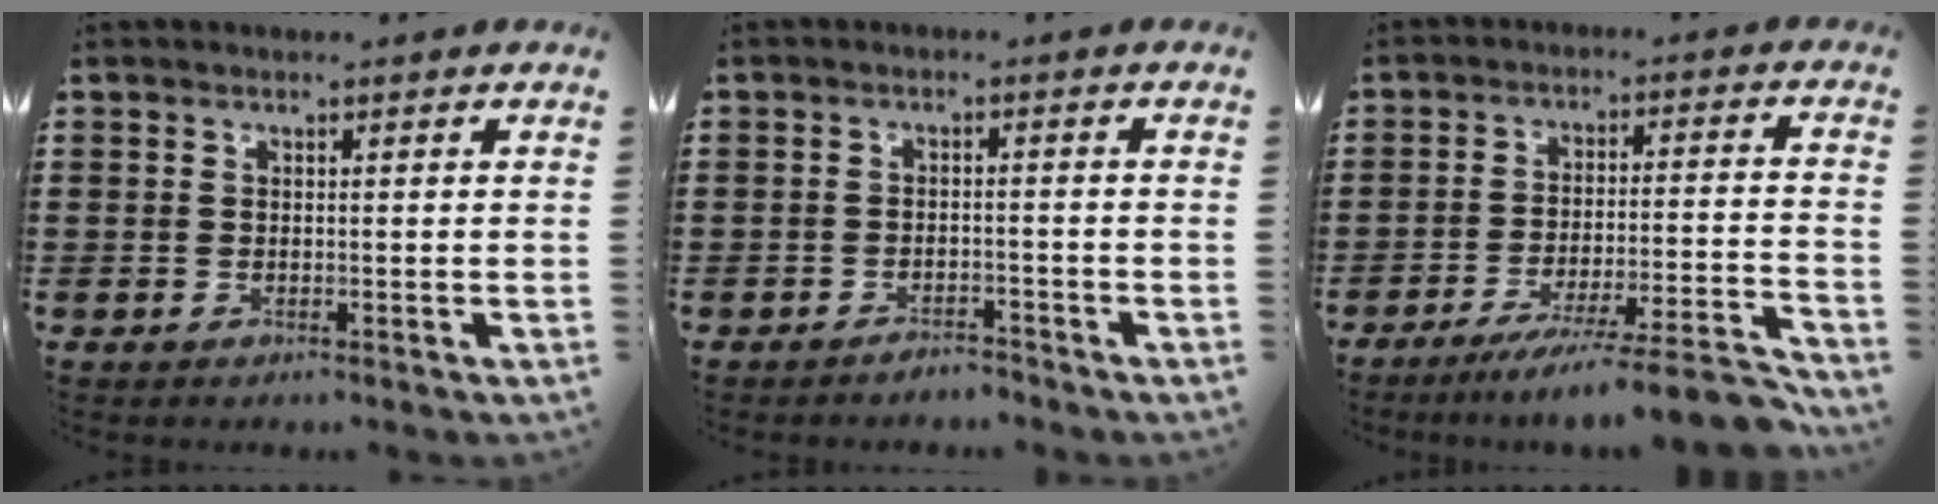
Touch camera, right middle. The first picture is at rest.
{"total": 2.1, "force": [-2.0, 0.1, 0.0], "torque": [-0.008, 0.000, -0.043]}
{"total": 8.4, "force": [-7.2, -0.2, 4.2], "torque": [-0.054, 0.000, -0.129]}